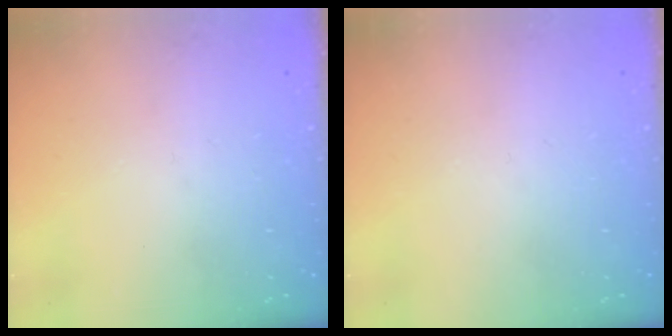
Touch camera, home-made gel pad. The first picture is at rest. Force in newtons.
{"total": 0.0}